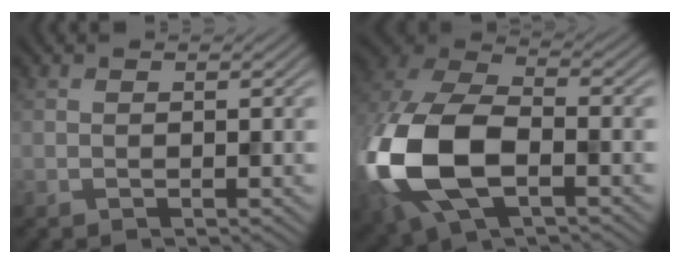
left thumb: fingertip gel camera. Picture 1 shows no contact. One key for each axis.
{"total": 16.2, "fx": -4.2, "fy": 9.5, "fz": 12.4, "tx": -0.330, "ty": -0.032, "tz": -0.080}